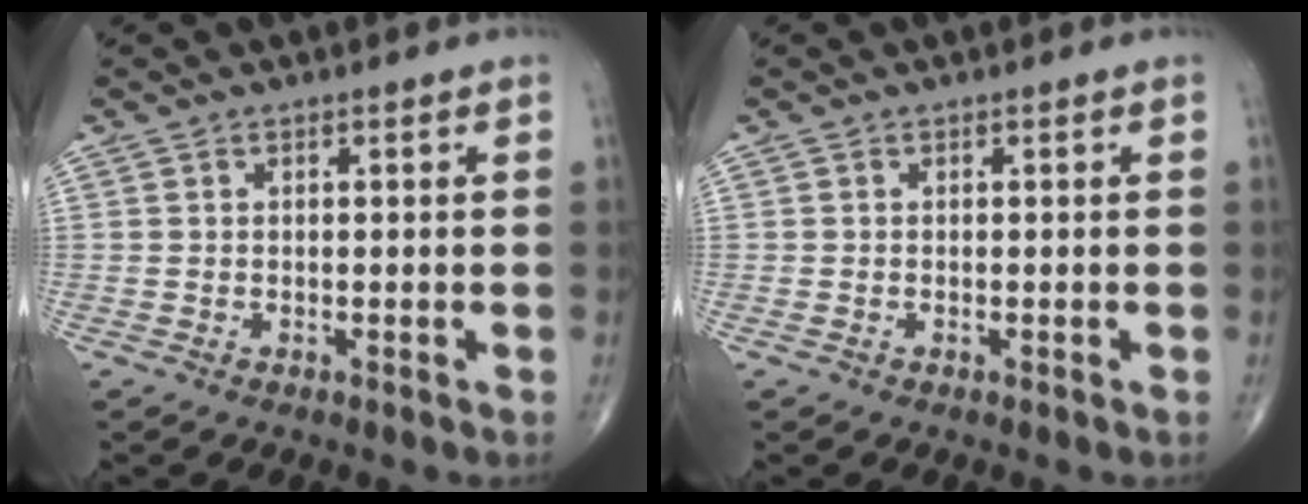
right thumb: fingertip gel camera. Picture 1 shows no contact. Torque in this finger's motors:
{"motor_torque": [-0.09, -0.18, 0.02, 0.31, -0.03]}